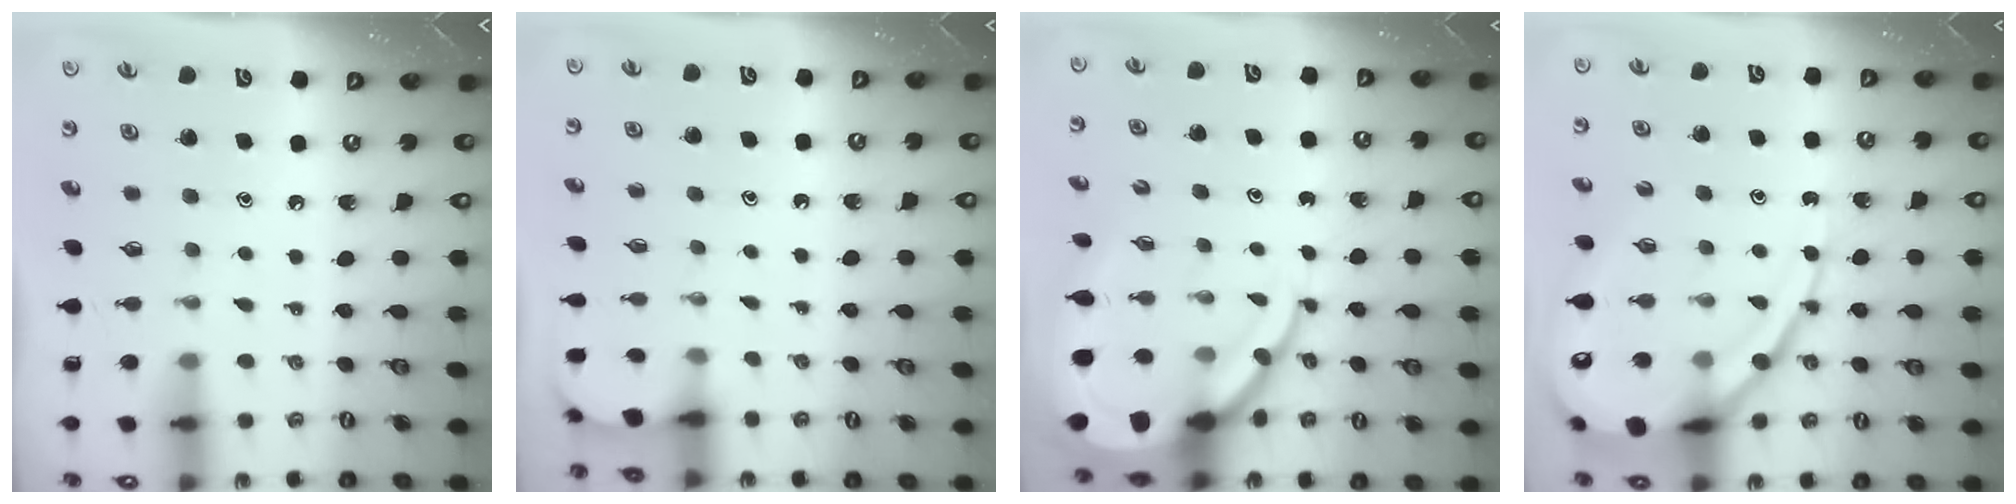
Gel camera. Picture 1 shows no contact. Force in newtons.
{"total": 1.8, "press": 1.7, "slide": 0.2}
{"total": 13.1, "press": 13.0, "slide": 1.3}
{"total": 16.2, "press": 16.2, "slide": 1.3}